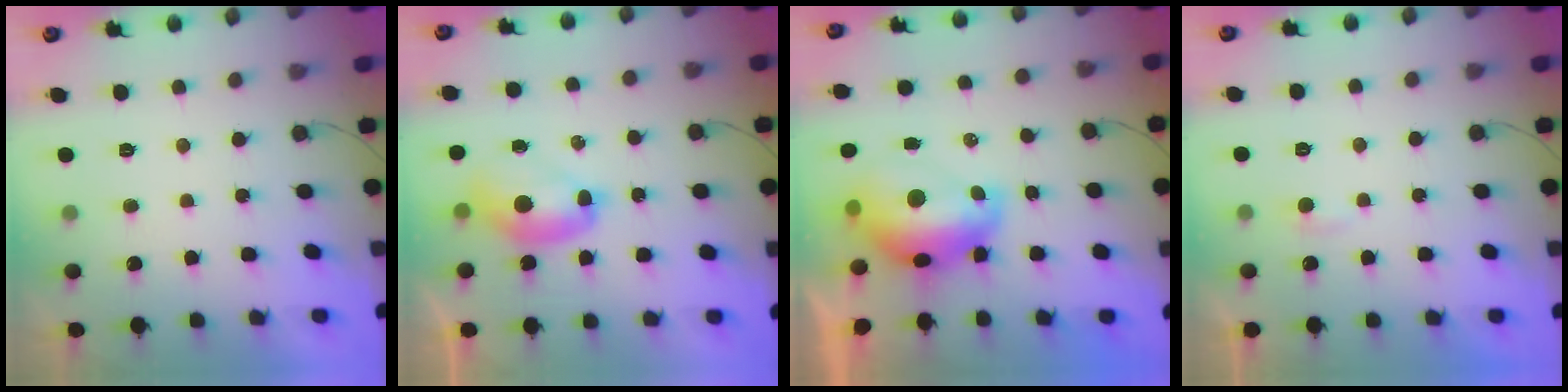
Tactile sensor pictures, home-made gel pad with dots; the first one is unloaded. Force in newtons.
{"total": 9.0, "press": 9.0, "slide": 0.8}
{"total": 11.5, "press": 11.4, "slide": 1.2}
{"total": 2.2, "press": 2.2, "slide": 0.2}